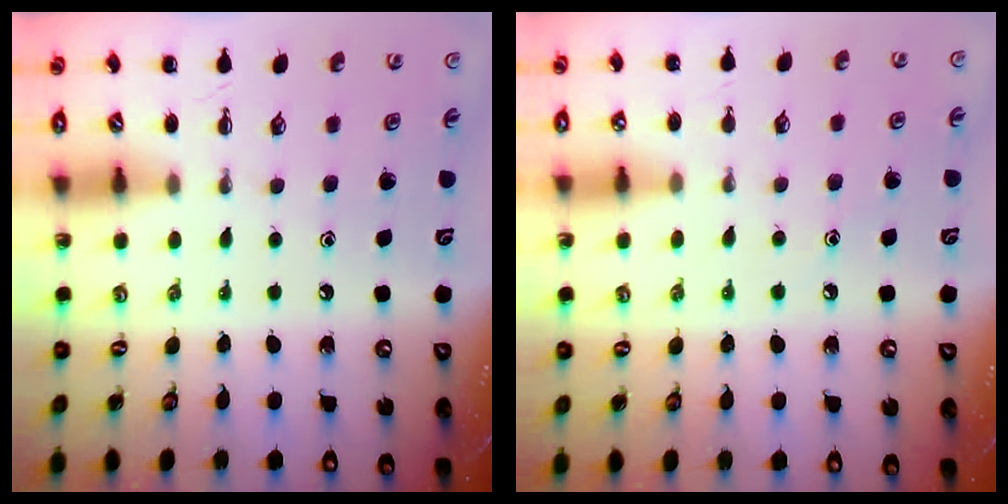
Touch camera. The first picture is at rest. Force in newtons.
{"total": 5.2, "press": 5.0, "slide": 1.5}